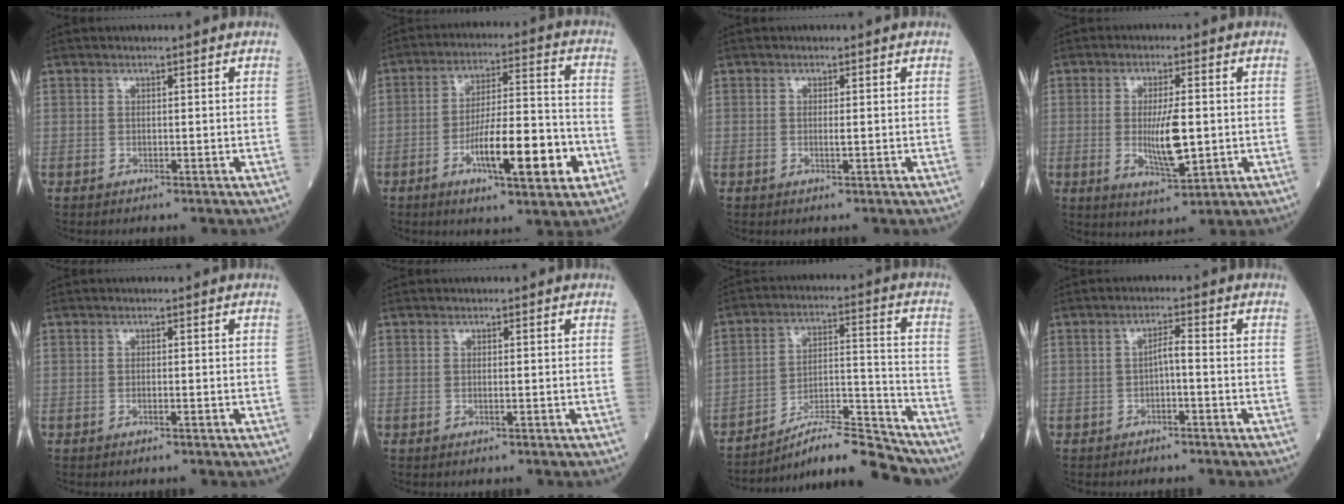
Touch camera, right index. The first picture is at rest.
{"total": 14.0, "force": [-5.3, 2.4, 12.7], "torque": [-0.211, 0.003, -0.082]}
{"total": 1.0, "force": [-0.1, 0.0, 1.0], "torque": [-0.021, -0.003, -0.002]}
{"total": 7.8, "force": [-0.6, 1.7, 7.6], "torque": [-0.139, -0.015, -0.008]}
{"total": 0.6, "force": [-0.3, 0.0, 0.6], "torque": [-0.011, 0.001, -0.003]}
{"total": 0.7, "force": [-0.1, 0.0, 0.7], "torque": [-0.014, -0.001, -0.002]}
{"total": 12.8, "force": [-12.1, 0.9, 4.1], "torque": [-0.056, 0.036, -0.206]}
{"total": 2.1, "force": [-0.7, 0.3, 2.0], "torque": [-0.032, 0.005, -0.015]}